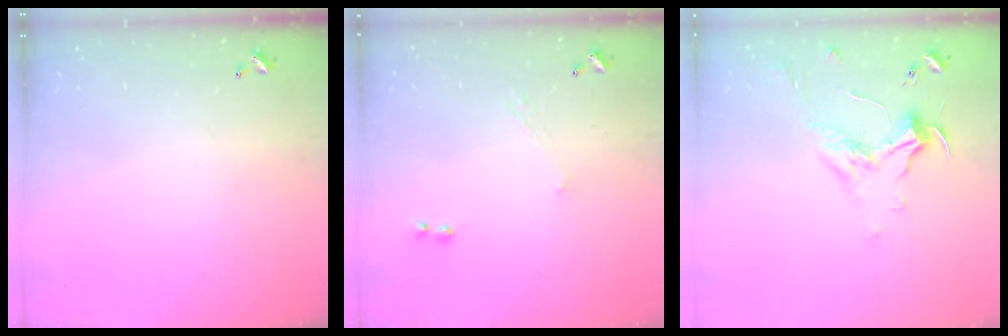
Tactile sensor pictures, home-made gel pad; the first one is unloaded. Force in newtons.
{"total": 1.0, "press": 0.9, "slide": 0.5}
{"total": 1.8, "press": 1.7, "slide": 0.6}